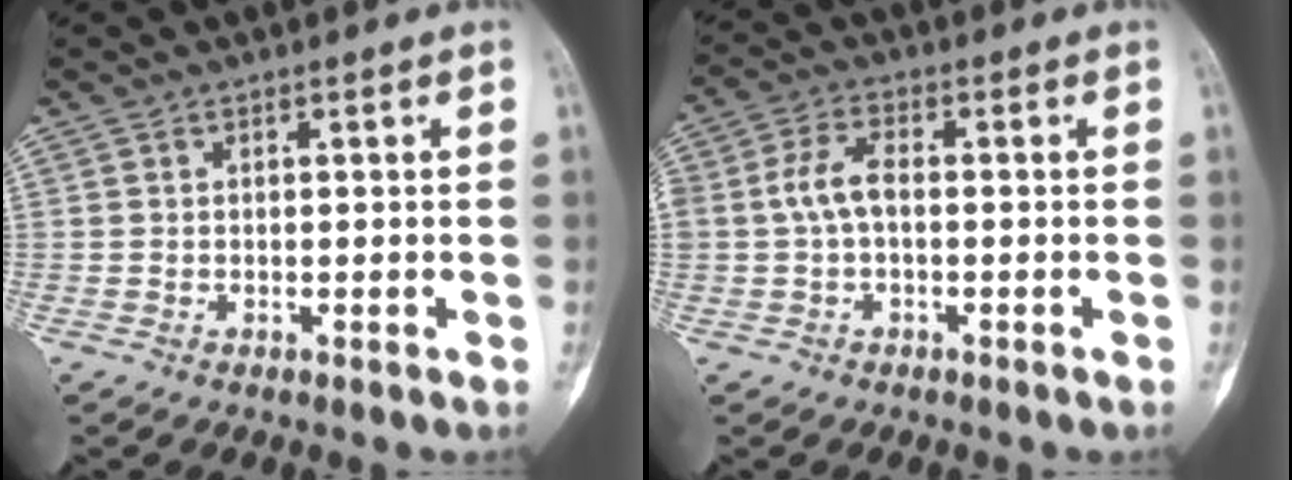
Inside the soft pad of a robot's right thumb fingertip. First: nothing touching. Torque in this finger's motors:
{"motor_torque": [0.18, 0.19, 1.05, -0.07, 0.05]}